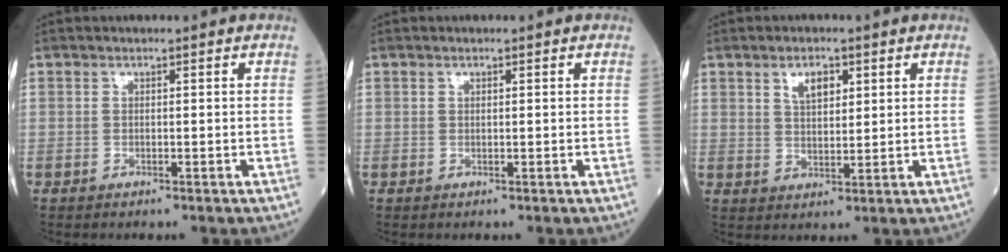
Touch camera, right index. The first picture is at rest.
{"total": 0.0}
{"total": 4.1, "force": [2.1, 1.9, 3.0], "torque": [-0.055, 0.003, 0.039]}